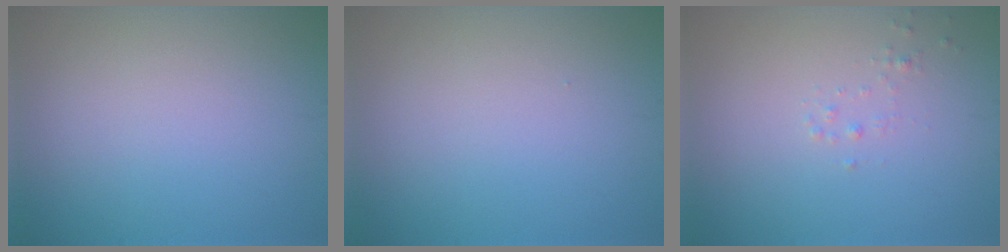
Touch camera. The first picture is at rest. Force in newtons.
{"total": 0.0}
{"total": 0.6, "press": 0.6, "slide": 0.0}